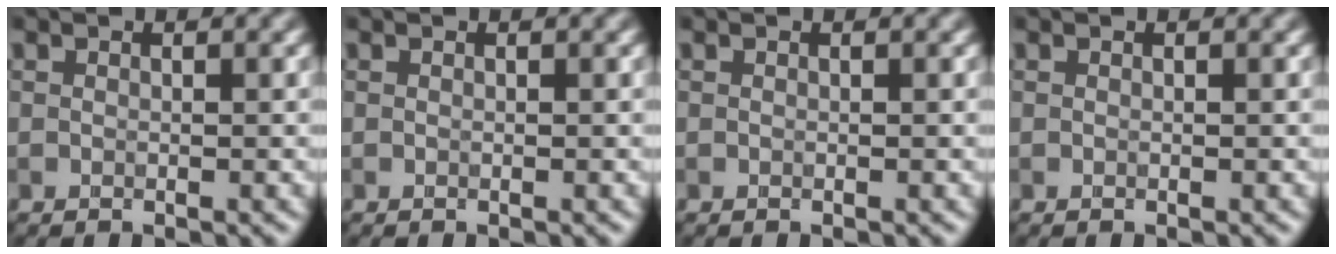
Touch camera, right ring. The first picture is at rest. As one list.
[{"total": 0.0}, {"total": 0.0}, {"total": 0.0}]